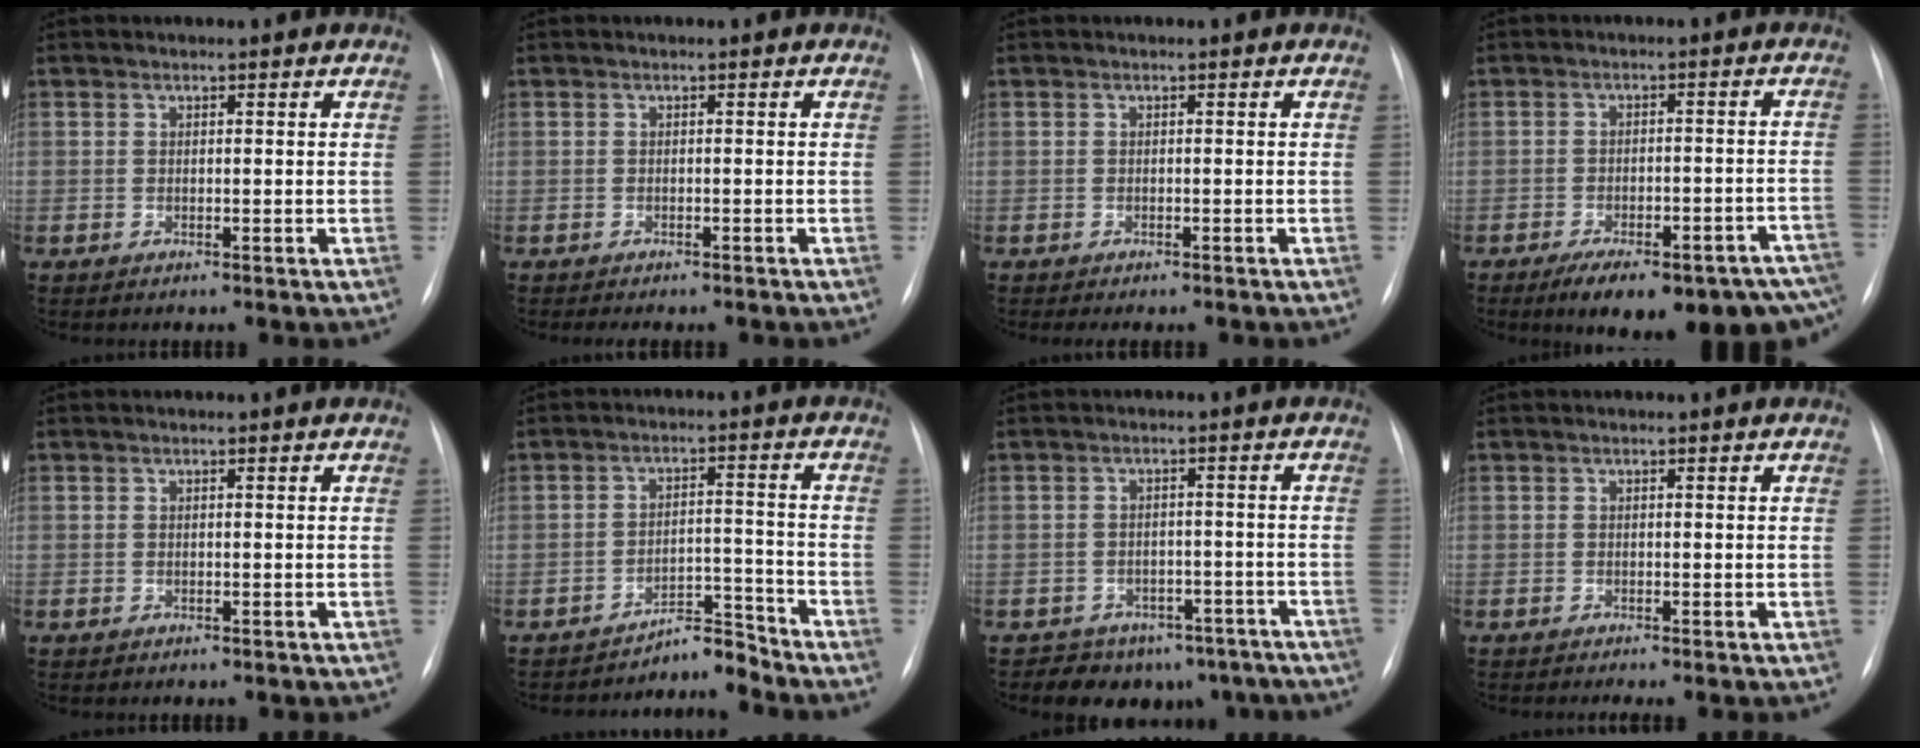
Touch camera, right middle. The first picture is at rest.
{"total": 4.4, "force": [-3.7, 1.3, 1.9], "torque": [-0.023, -0.005, -0.039]}
{"total": 2.9, "force": [-2.5, 0.8, 1.4], "torque": [-0.016, -0.005, -0.024]}
{"total": 19.6, "force": [-14.2, 5.5, 12.3], "torque": [-0.112, 0.016, -0.172]}
{"total": 0.0}
{"total": 4.4, "force": [-4.4, -0.2, -0.7], "torque": [0.021, 0.016, -0.066]}
{"total": 10.6, "force": [-8.3, 6.4, 1.8], "torque": [-0.007, 0.023, -0.089]}
{"total": 1.2, "force": [-0.9, -0.2, 0.8], "torque": [-0.009, -0.001, -0.011]}